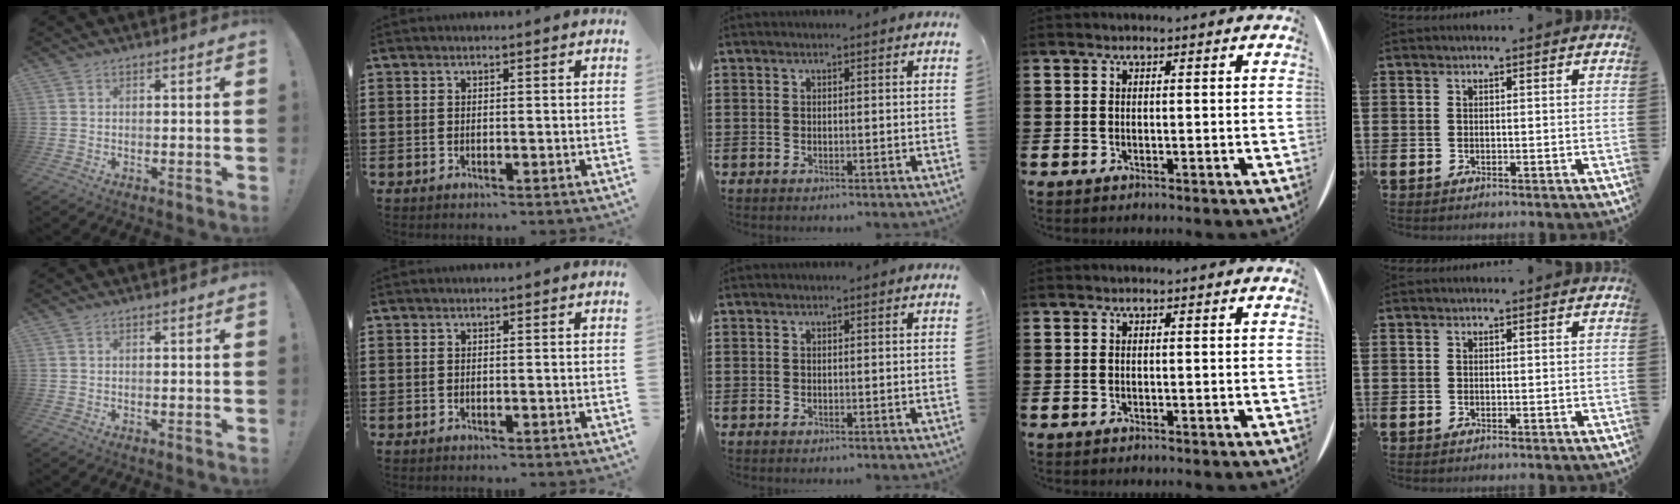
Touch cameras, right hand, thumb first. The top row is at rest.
{}